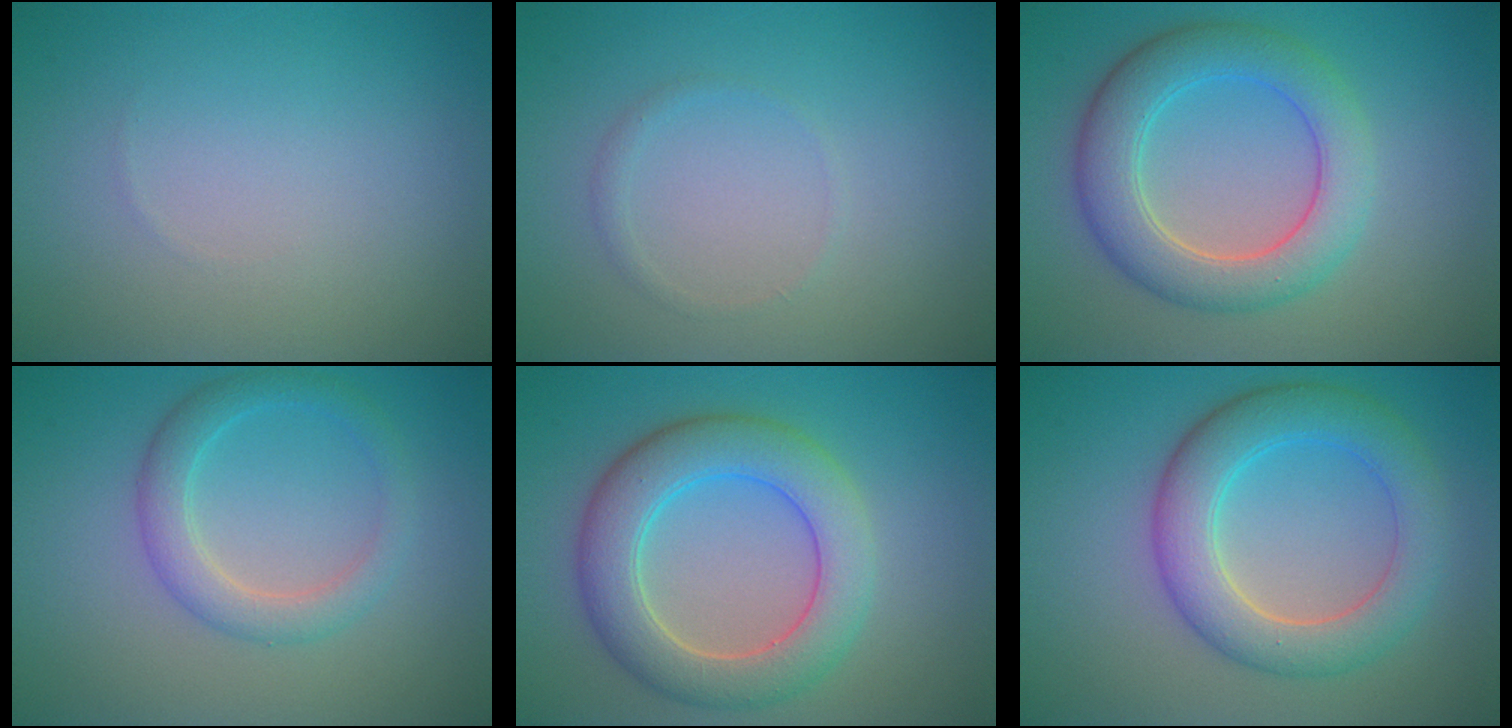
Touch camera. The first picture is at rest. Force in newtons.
{"total": 0.7, "press": 0.7, "slide": 0.0}
{"total": 5.9, "press": 5.9, "slide": 0.4}
{"total": 3.0, "press": 3.0, "slide": 0.1}
{"total": 6.6, "press": 6.6, "slide": 0.5}
{"total": 6.1, "press": 6.1, "slide": 0.5}